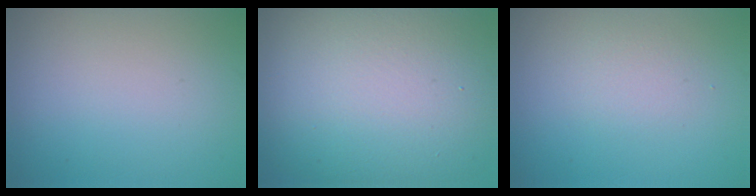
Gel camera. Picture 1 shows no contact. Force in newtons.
{"total": 16.1, "press": 16.1, "slide": 1.2}
{"total": 1.5, "press": 1.5, "slide": 0.1}